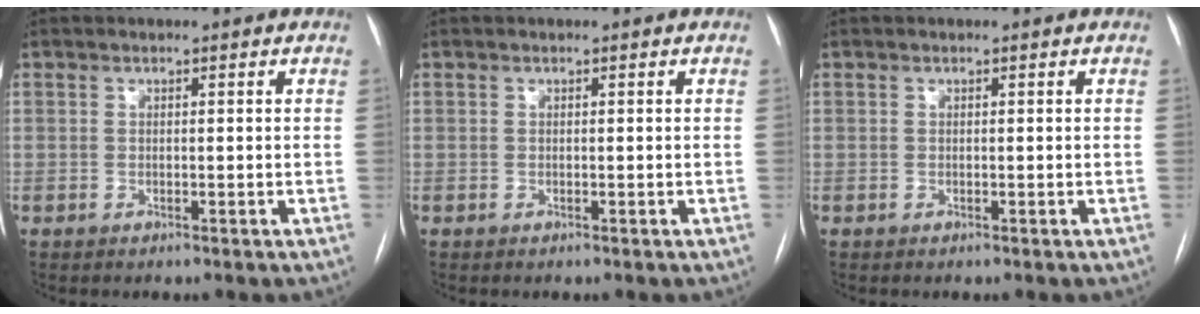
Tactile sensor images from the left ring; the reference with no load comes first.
{"total": 0.0}
{"total": 0.0}